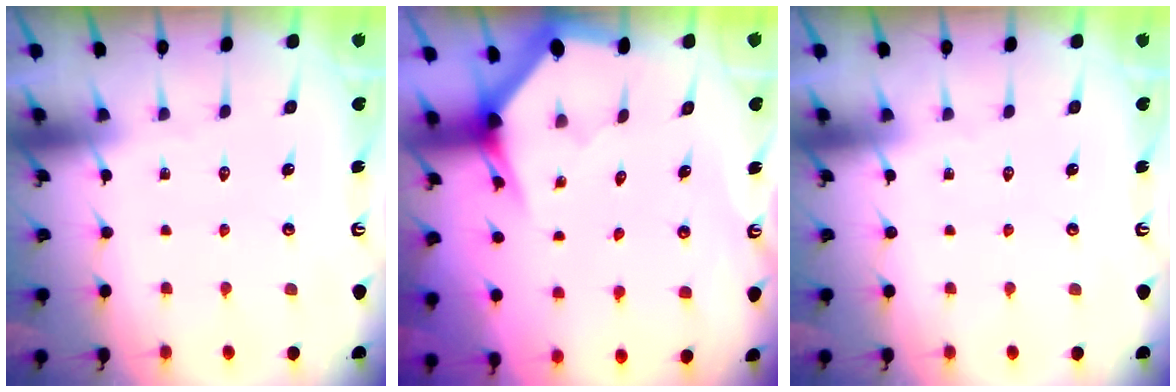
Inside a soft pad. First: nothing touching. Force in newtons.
{"total": 3.0, "press": 3.0, "slide": 0.0}
{"total": 0.0}